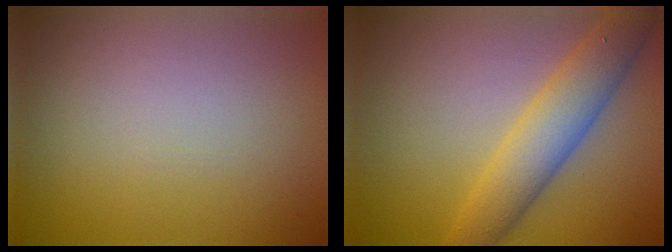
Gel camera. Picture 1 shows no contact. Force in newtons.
{"total": 5.3, "press": 5.3, "slide": 0.2}